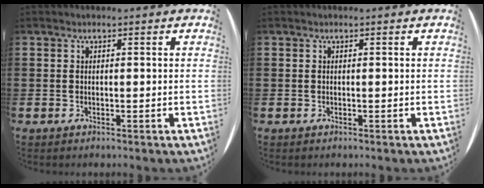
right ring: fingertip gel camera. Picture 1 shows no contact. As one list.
[{"total": 0.0}]